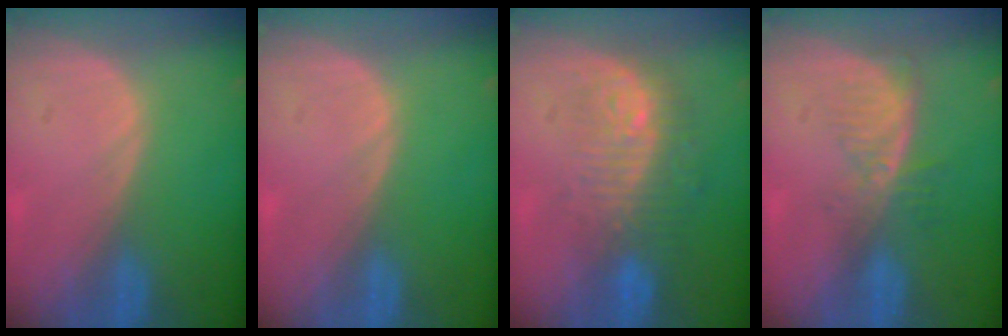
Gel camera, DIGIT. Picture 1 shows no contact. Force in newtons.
{"total": 0.0}
{"total": 9.0, "press": 8.4, "slide": 3.2}
{"total": 5.7, "press": 4.9, "slide": 2.9}